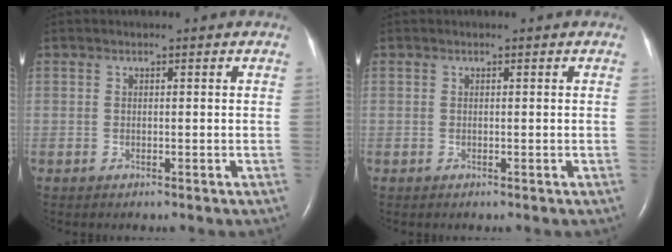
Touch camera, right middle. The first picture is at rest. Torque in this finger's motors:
{"motor_torque": [0.00, 0.00, 0.00, 0.01]}